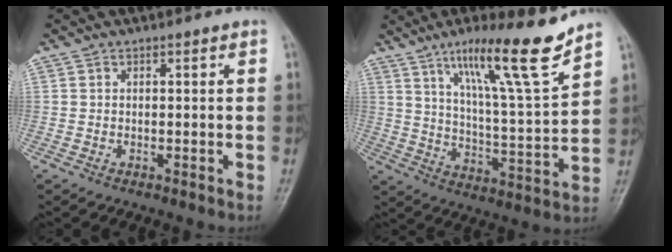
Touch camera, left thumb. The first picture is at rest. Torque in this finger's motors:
{"motor_torque": [0.52, 0.31, 1.44, -1.32, 0.33]}